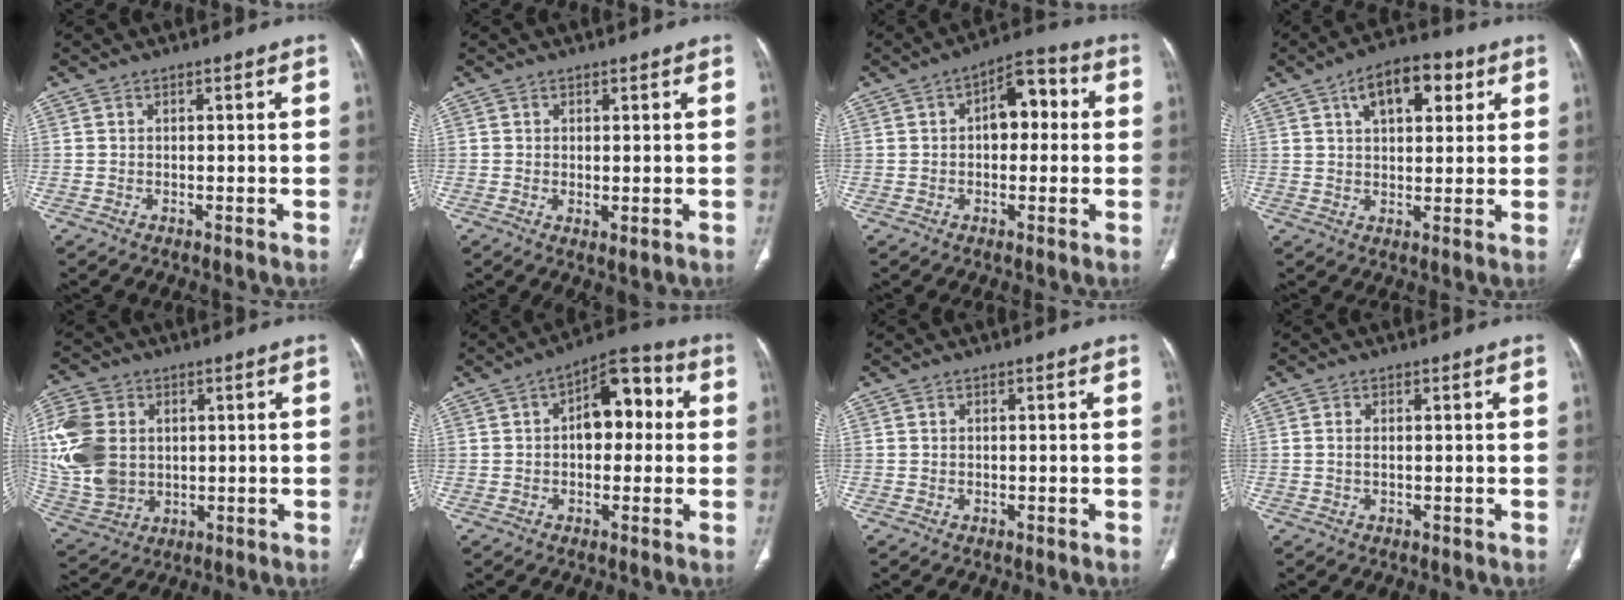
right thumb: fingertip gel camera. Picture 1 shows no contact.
{"total": 1.8, "force": [-0.2, 0.8, 1.6], "torque": [-0.031, -0.008, 0.003]}
{"total": 8.4, "force": [1.0, 4.9, 6.7], "torque": [-0.064, 0.028, 0.005]}
{"total": 10.6, "force": [4.5, 5.3, 7.9], "torque": [-0.087, 0.004, 0.064]}
{"total": 16.2, "force": [2.0, 12.3, 10.3], "torque": [-0.217, -0.002, 0.050]}
{"total": 10.6, "force": [1.4, 6.2, 8.5], "torque": [-0.085, 0.033, 0.011]}
{"total": 0.0}
{"total": 1.0, "force": [0.1, 0.4, 0.9], "torque": [-0.019, 0.000, 0.003]}